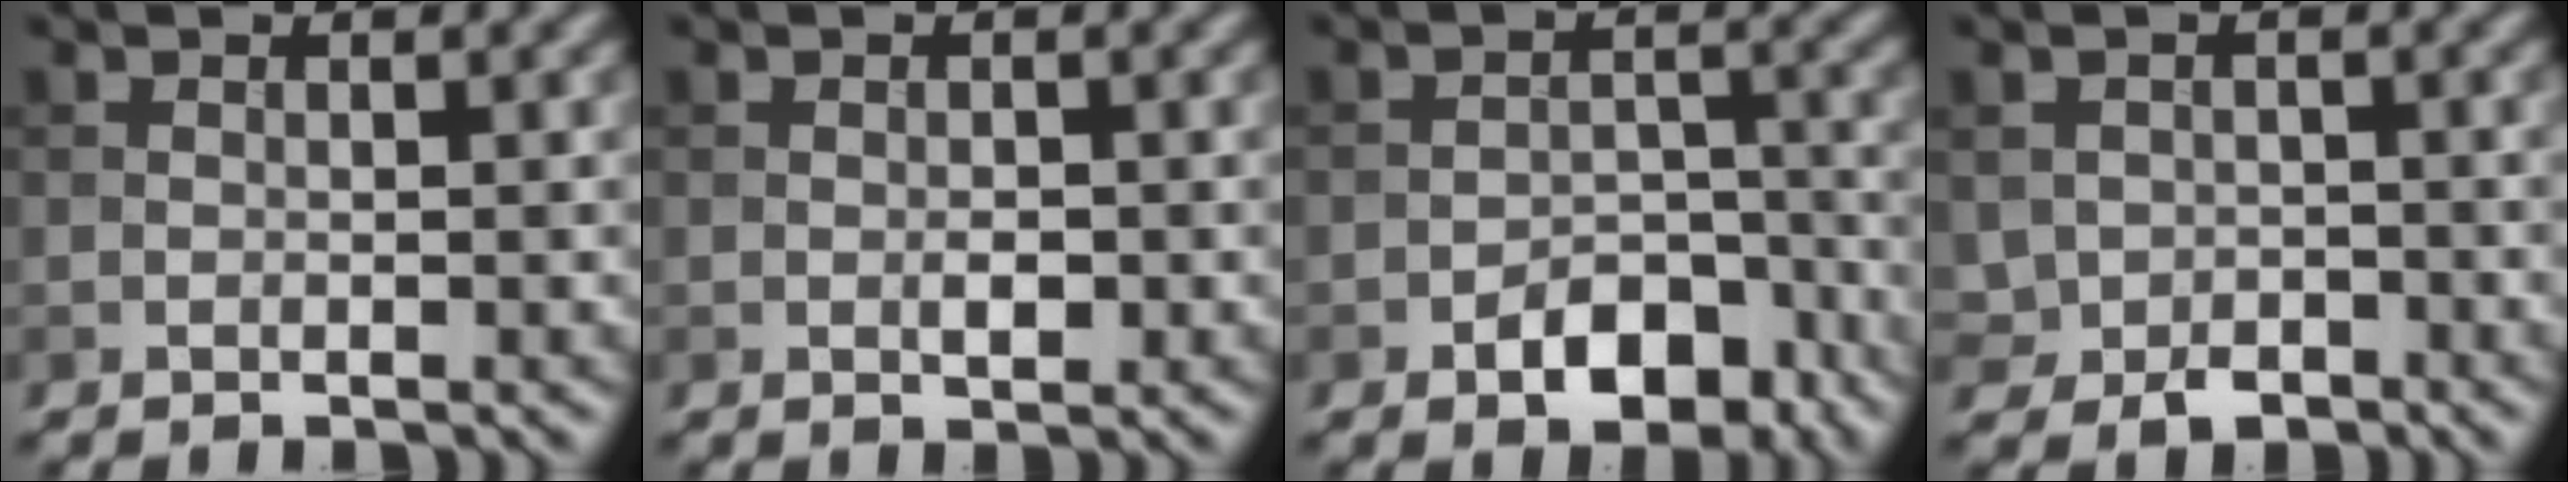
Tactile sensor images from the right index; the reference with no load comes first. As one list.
[{"total": 1.2, "force": [-0.2, 0.6, 1.0], "torque": [-0.016, -0.001, -0.003]}, {"total": 5.1, "force": [-3.1, 2.8, 2.9], "torque": [-0.037, 0.004, -0.049]}, {"total": 2.5, "force": [-1.0, 2.1, 1.1], "torque": [-0.018, -0.008, -0.019]}]